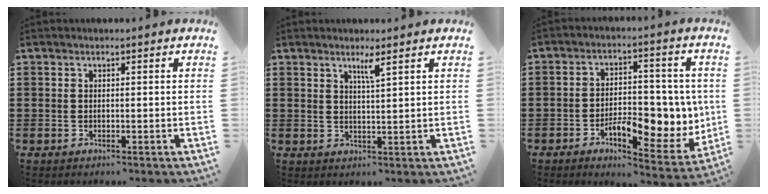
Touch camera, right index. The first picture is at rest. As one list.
[{"total": 2.5, "force": [1.7, -0.1, 1.8], "torque": [-0.038, -0.004, 0.030]}, {"total": 9.5, "force": [-2.0, 5.1, 7.8], "torque": [-0.098, -0.001, -0.031]}]